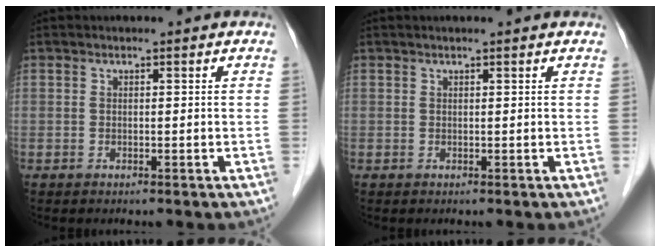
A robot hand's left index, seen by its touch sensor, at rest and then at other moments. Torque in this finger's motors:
{"motor_torque": [0.00, 0.07, -0.02, -0.01]}